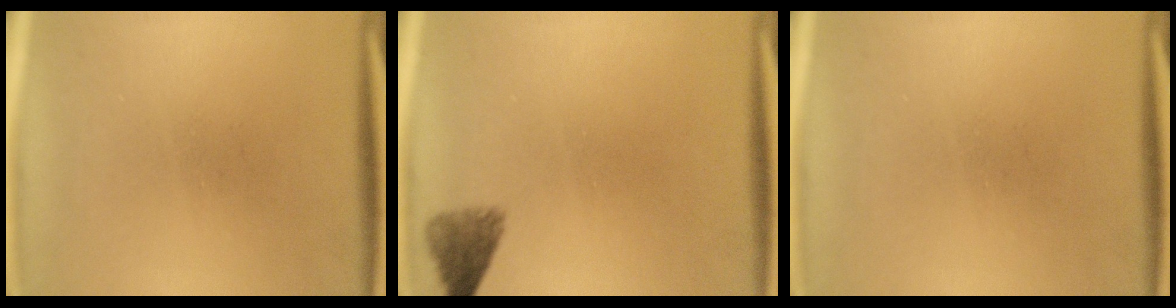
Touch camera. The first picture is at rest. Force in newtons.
{"total": 3.0}
{"total": 0.0}